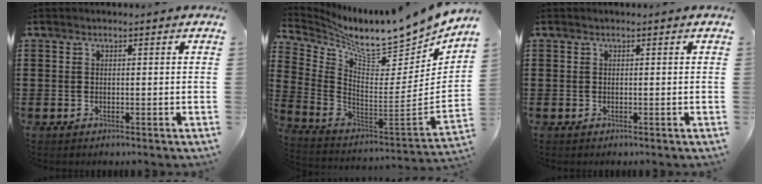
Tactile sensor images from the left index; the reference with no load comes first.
{"total": 8.5, "force": [7.4, 0.8, 4.0], "torque": [-0.101, -0.075, 0.118]}
{"total": 0.0}